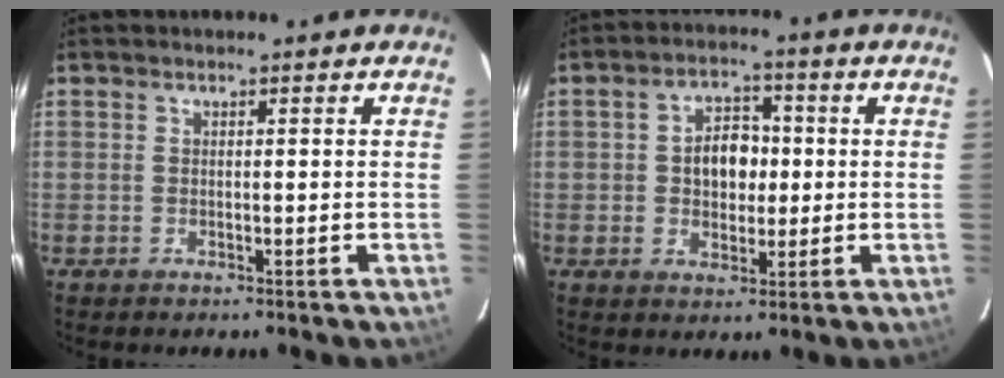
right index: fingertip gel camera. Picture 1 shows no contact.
{"total": 6.9, "force": [0.3, 5.0, 4.7], "torque": [-0.083, 0.017, 0.008]}